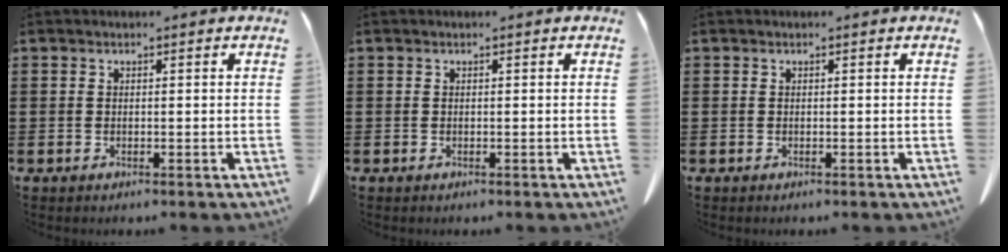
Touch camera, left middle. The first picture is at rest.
{"total": 0.0}
{"total": 0.0}